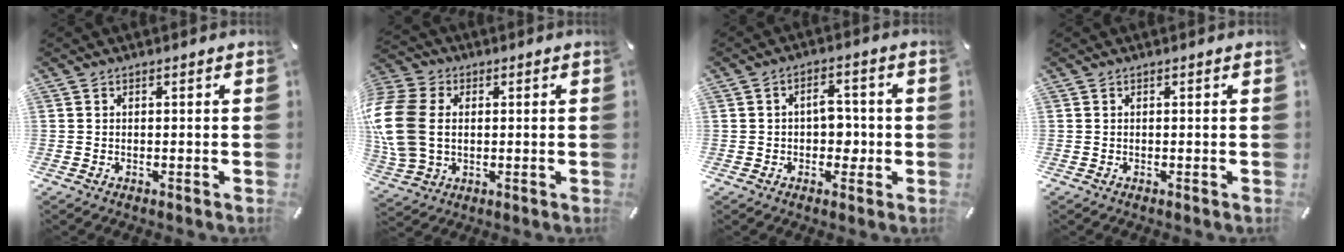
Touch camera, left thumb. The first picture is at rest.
{"total": 15.1, "force": [0.8, 11.5, 9.6], "torque": [-0.231, 0.013, 0.017]}
{"total": 5.9, "force": [-0.3, 4.2, 4.1], "torque": [-0.054, 0.004, -0.011]}
{"total": 0.0}